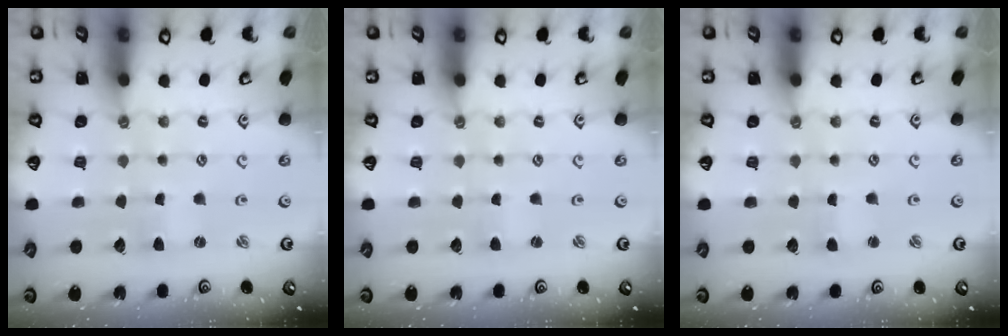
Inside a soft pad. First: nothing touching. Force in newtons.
{"total": 1.1, "press": 1.0, "slide": 0.2}
{"total": 1.0, "press": 1.0, "slide": 0.1}